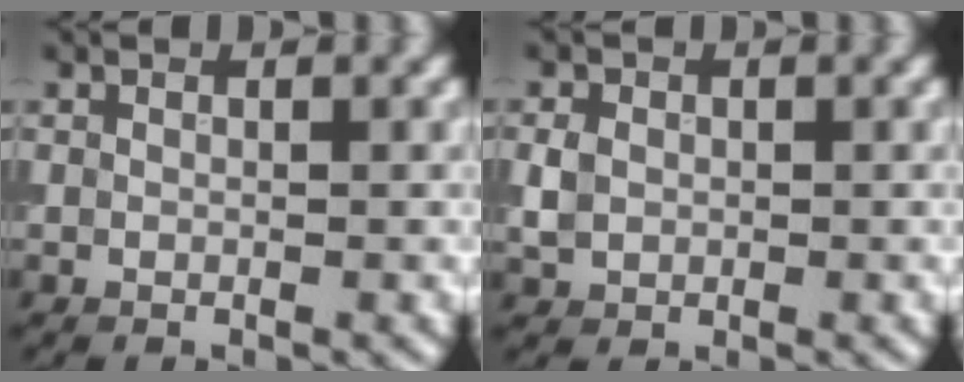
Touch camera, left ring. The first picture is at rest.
{"total": 2.0, "force": [0.1, 1.7, 1.1], "torque": [-0.020, 0.000, -0.002]}